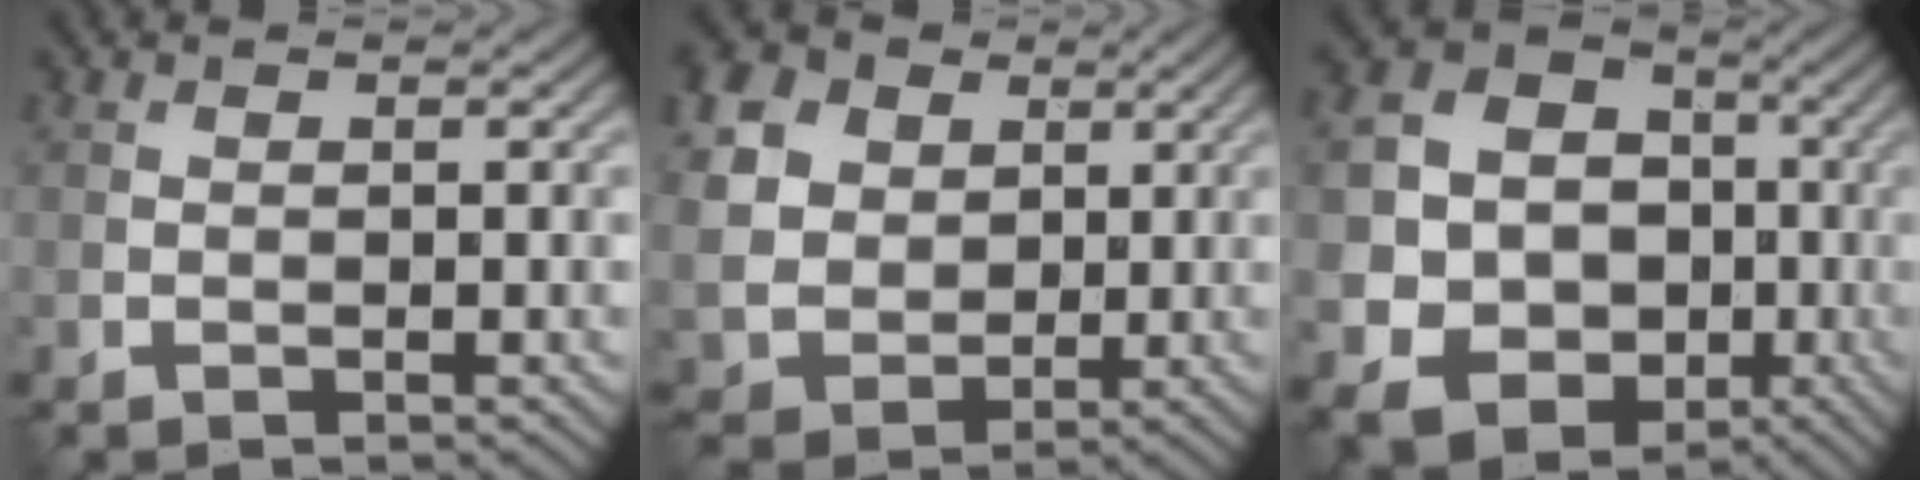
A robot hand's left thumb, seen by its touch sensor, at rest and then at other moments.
{"total": 12.8, "force": [4.1, 10.4, 6.1], "torque": [-0.217, 0.013, 0.103]}
{"total": 15.3, "force": [-2.3, 13.8, 6.2], "torque": [-0.178, -0.032, -0.045]}